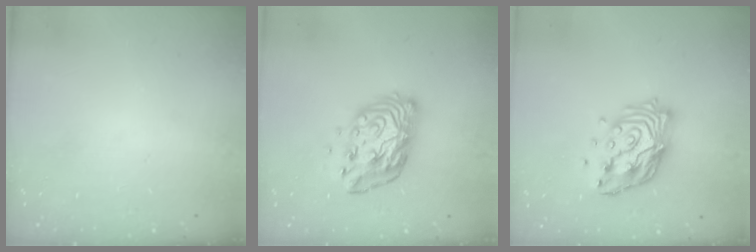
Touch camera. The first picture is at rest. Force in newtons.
{"total": 11.4, "press": 11.3, "slide": 0.9}
{"total": 13.7, "press": 13.6, "slide": 1.4}